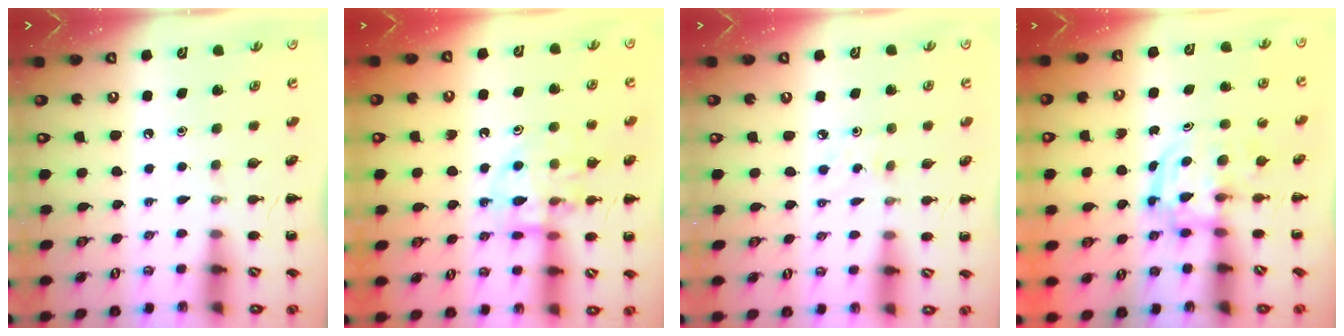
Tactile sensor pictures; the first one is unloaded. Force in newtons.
{"total": 12.7, "press": 12.6, "slide": 1.4}
{"total": 2.1, "press": 2.0, "slide": 0.7}
{"total": 2.9, "press": 2.9, "slide": 0.3}